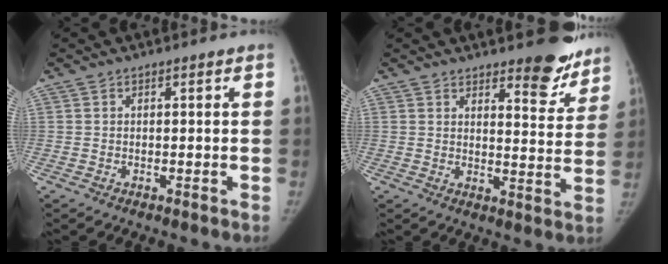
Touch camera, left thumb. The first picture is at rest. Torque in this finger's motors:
{"motor_torque": [1.43, -1.57, 0.80, -0.75, 0.13]}